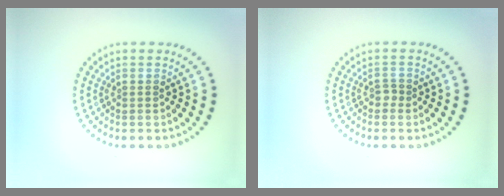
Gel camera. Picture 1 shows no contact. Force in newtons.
{"total": 0.9, "press": 0.6, "slide": 0.7}